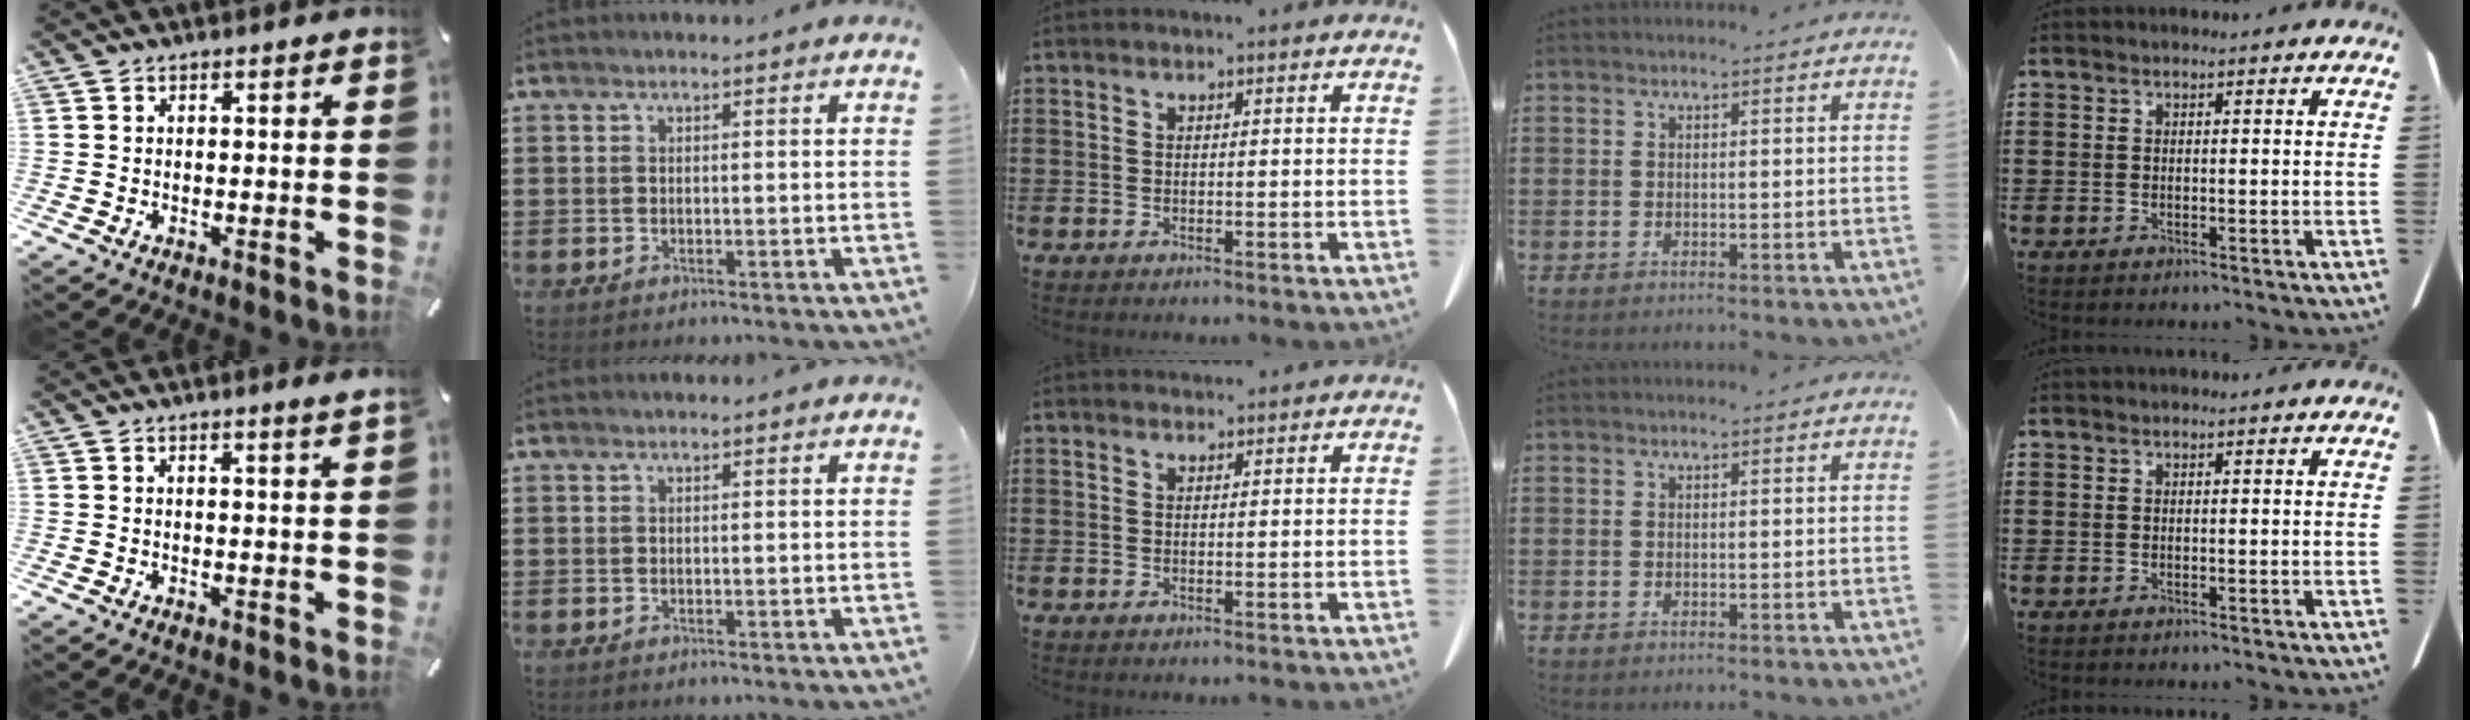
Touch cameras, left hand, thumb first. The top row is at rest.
{"thumb": {"total": 1.6, "force": [1.1, -0.1, 1.2], "torque": [-0.022, -0.001, 0.018]}, "middle": {"total": 0.8, "force": [0.8, 0.2, 0.0], "torque": [-0.002, 0.001, 0.016]}}